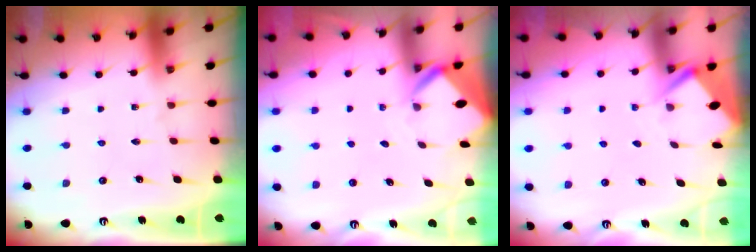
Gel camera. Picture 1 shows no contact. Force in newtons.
{"total": 3.1, "press": 3.1, "slide": 0.2}
{"total": 2.8, "press": 2.8, "slide": 0.3}